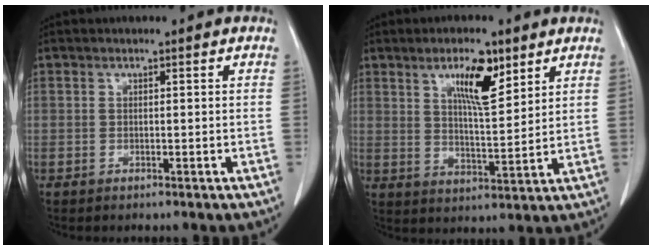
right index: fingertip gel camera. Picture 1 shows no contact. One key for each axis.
{"total": 8.3, "fx": 4.6, "fy": 2.0, "fz": 6.6, "tx": -0.118, "ty": -0.003, "tz": 0.081}